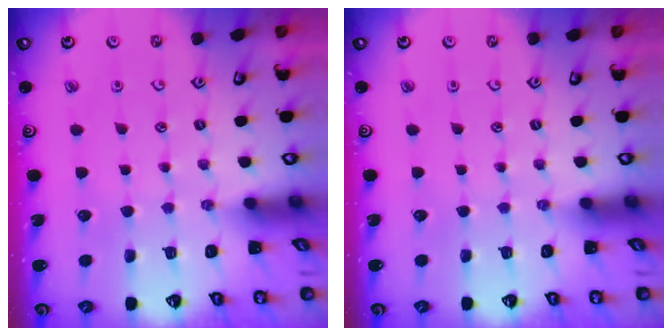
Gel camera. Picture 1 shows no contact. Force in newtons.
{"total": 0.0}